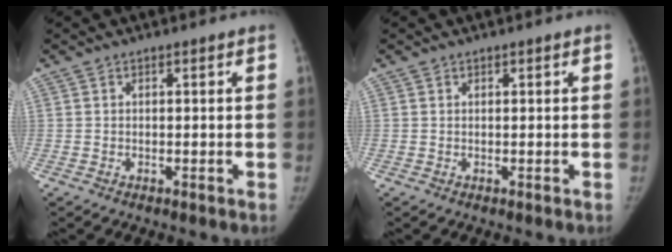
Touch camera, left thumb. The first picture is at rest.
{"total": 0.0}